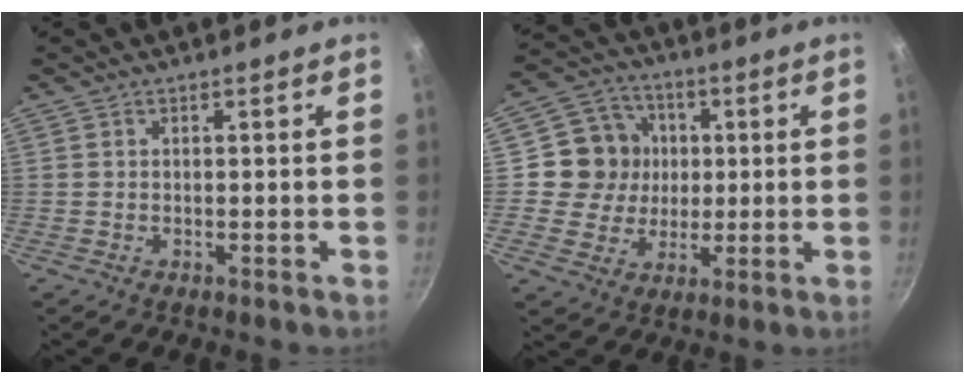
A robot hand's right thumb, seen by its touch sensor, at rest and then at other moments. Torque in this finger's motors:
{"motor_torque": [0.04, 1.62, 0.44, -0.34, 0.00]}